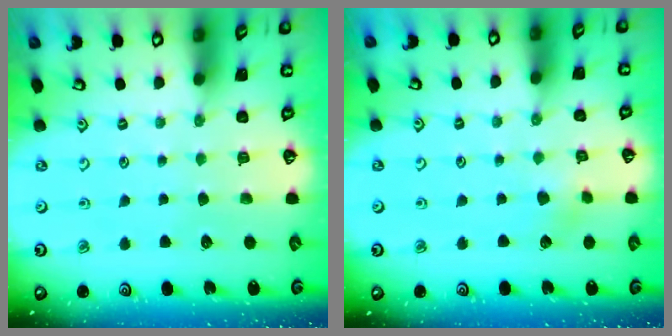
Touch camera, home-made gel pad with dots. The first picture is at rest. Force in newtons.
{"total": 2.6, "press": 2.6, "slide": 0.4}